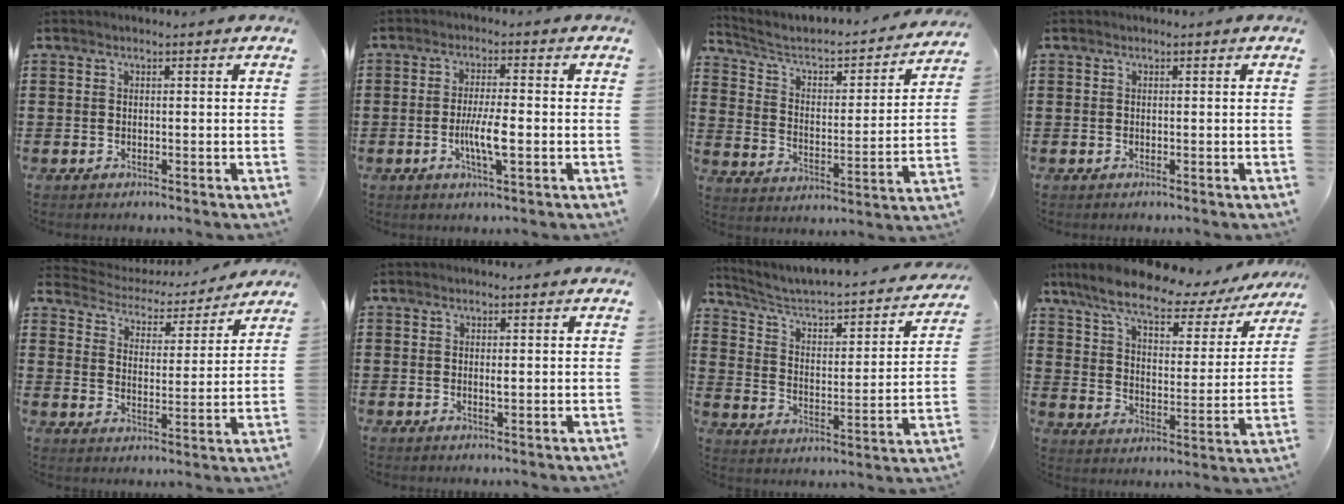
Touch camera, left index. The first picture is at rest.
{"total": 5.6, "force": [-1.2, 1.1, 5.4], "torque": [-0.103, 0.000, -0.026]}
{"total": 3.6, "force": [2.6, 1.7, 1.7], "torque": [-0.054, -0.025, 0.031]}
{"total": 0.0}
{"total": 3.5, "force": [3.5, 0.5, 0.2], "torque": [-0.030, -0.029, 0.053]}
{"total": 0.9, "force": [0.2, 0.1, 0.9], "torque": [-0.016, -0.002, 0.003]}
{"total": 3.3, "force": [2.5, 1.2, 1.9], "torque": [-0.054, -0.032, 0.029]}
{"total": 9.4, "force": [7.5, 2.0, 5.3], "torque": [-0.133, -0.034, 0.125]}